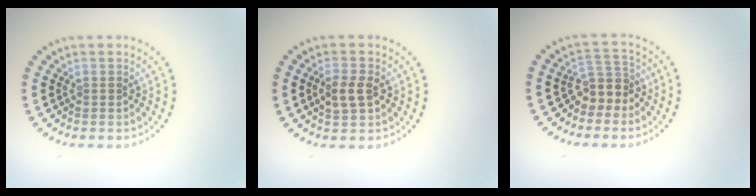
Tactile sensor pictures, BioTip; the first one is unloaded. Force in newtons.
{"total": 2.7, "press": 2.6, "slide": 0.3}
{"total": 2.8, "press": 2.3, "slide": 1.6}